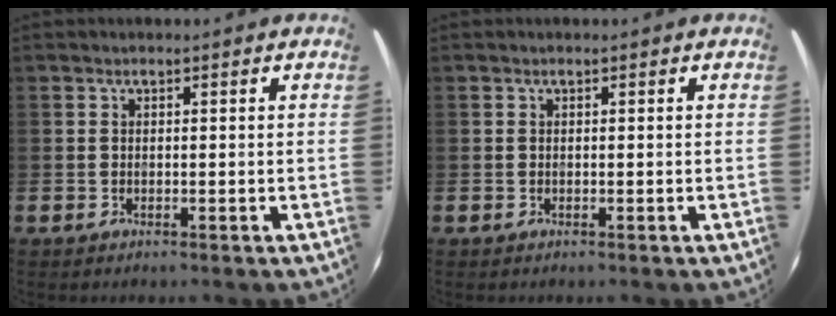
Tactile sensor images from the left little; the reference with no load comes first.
{"total": 0.0}